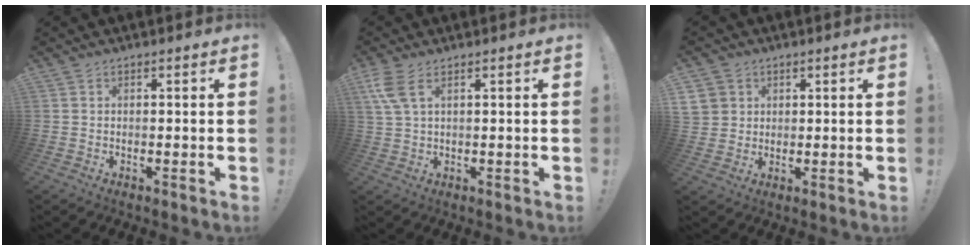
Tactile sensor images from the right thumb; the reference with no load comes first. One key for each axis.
{"total": 5.4, "fx": 2.6, "fy": 1.7, "fz": 4.5, "tx": -0.097, "ty": 0.001, "tz": 0.051}
{"total": 5.1, "fx": 2.2, "fy": 4.5, "fz": 0.9, "tx": -0.019, "ty": -0.007, "tz": 0.046}